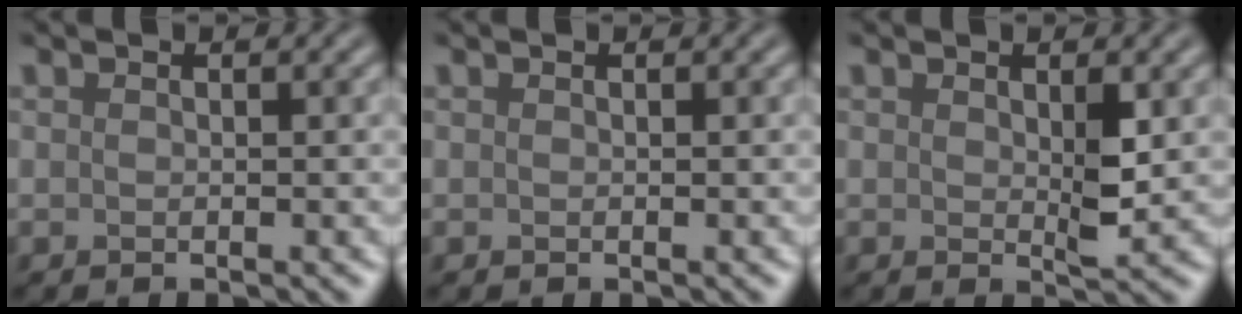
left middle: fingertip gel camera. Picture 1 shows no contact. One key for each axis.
{"total": 0.0}
{"total": 2.2, "fx": 0.4, "fy": 0.6, "fz": 2.0, "tx": -0.035, "ty": -0.008, "tz": 0.009}